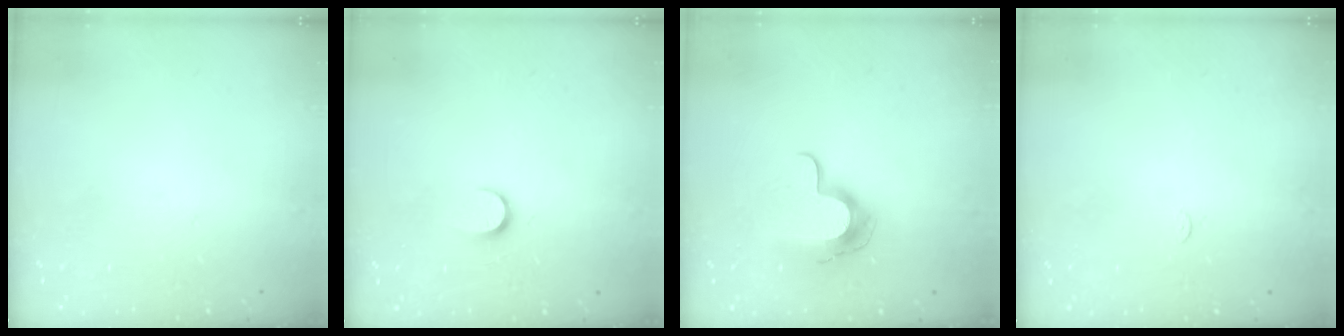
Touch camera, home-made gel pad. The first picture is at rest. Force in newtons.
{"total": 5.0, "press": 5.0, "slide": 0.5}
{"total": 11.5, "press": 11.5, "slide": 0.7}
{"total": 2.3, "press": 2.3, "slide": 0.3}